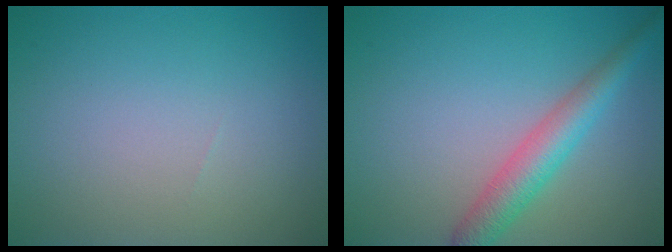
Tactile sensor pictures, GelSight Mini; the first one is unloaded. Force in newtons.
{"total": 3.9, "press": 3.9, "slide": 0.1}